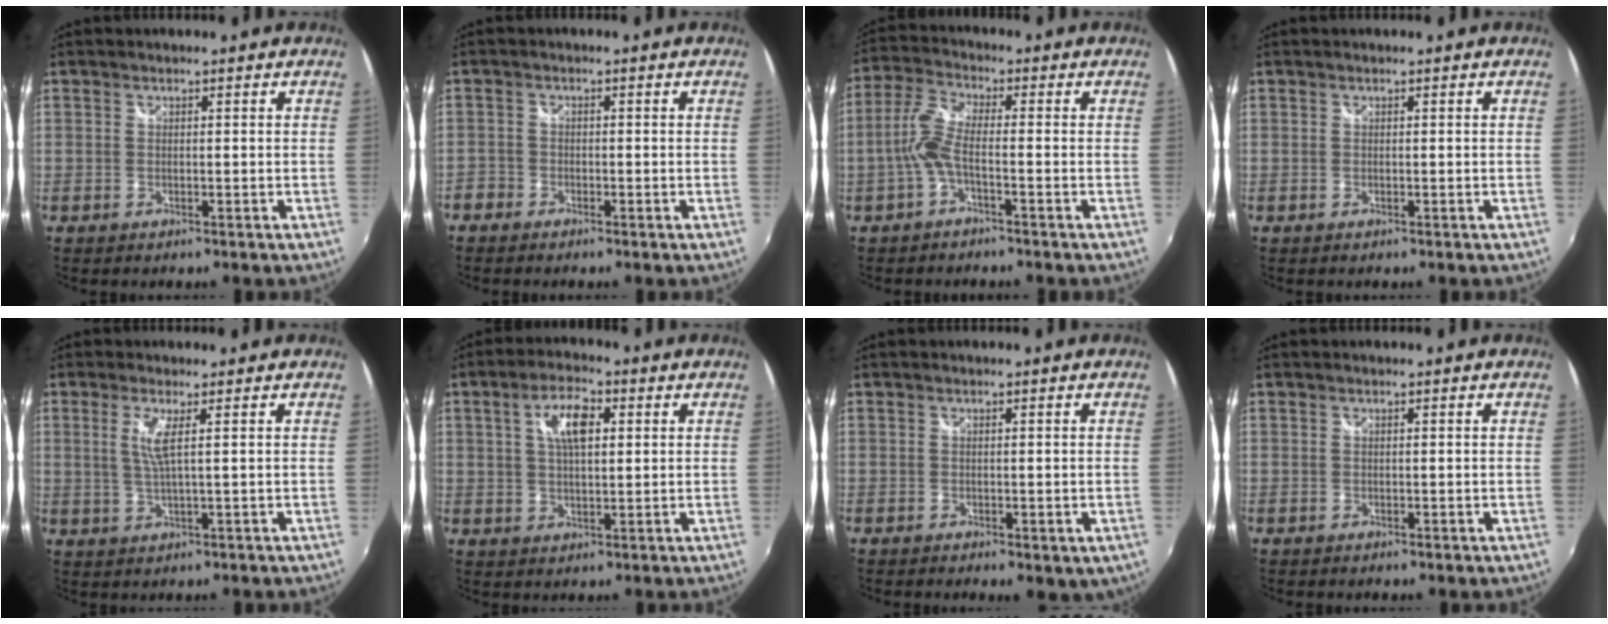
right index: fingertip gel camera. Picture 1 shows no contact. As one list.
[{"total": 3.2, "force": [-2.4, 2.0, 0.6], "torque": [-0.025, -0.003, -0.051]}, {"total": 5.9, "force": [-2.0, 1.1, 5.4], "torque": [-0.129, 0.009, -0.042]}, {"total": 0.0}, {"total": 4.3, "force": [1.4, 2.0, 3.5], "torque": [-0.062, 0.001, 0.026]}, {"total": 7.4, "force": [2.2, 3.2, 6.3], "torque": [-0.112, 0.013, 0.039]}, {"total": 4.1, "force": [-1.6, 1.8, 3.3], "torque": [-0.051, -0.021, -0.016]}, {"total": 0.0}]